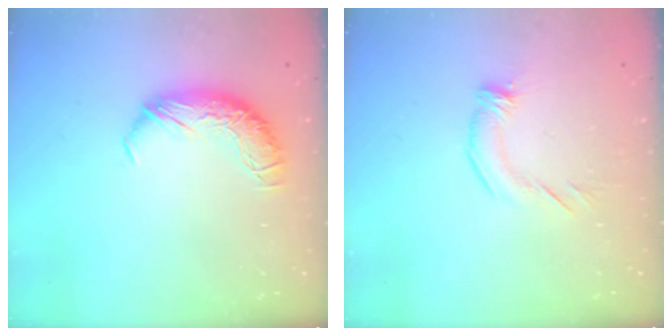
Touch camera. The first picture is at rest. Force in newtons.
{"total": 2.4, "press": 2.3, "slide": 0.9}